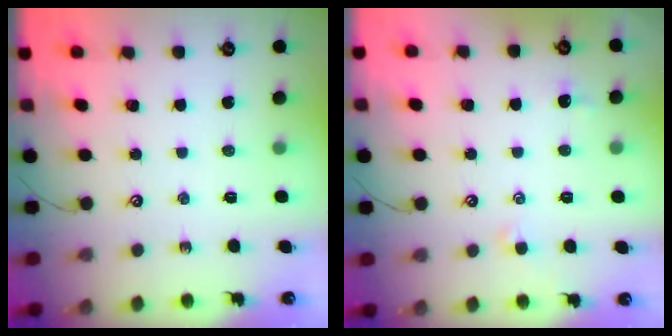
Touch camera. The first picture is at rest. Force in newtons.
{"total": 0.6, "press": 0.4, "slide": 0.4}